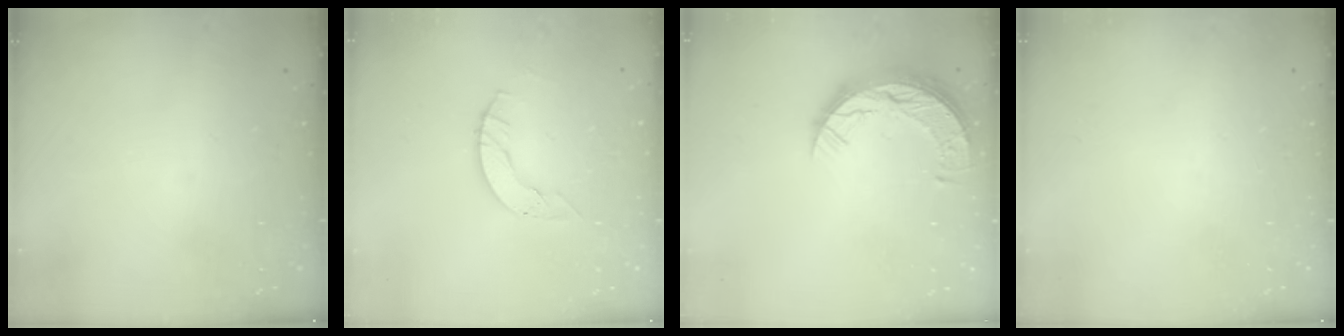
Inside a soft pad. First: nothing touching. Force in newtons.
{"total": 4.0, "press": 4.0, "slide": 0.1}
{"total": 10.7, "press": 10.7, "slide": 0.8}
{"total": 0.0}